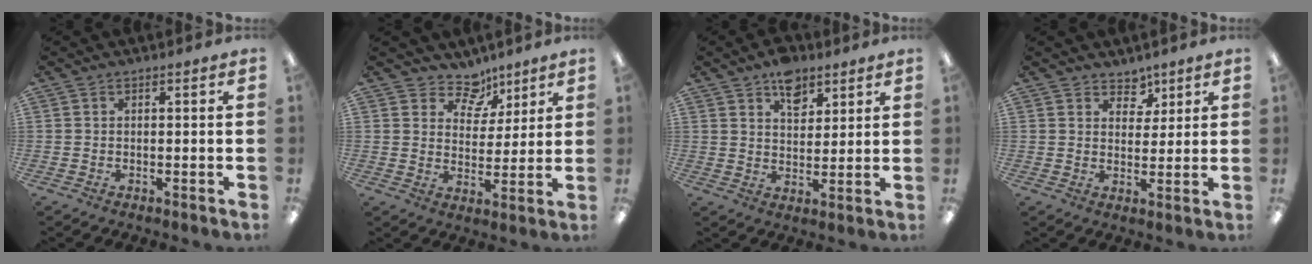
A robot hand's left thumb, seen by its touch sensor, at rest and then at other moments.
{"total": 8.6, "force": [6.4, 5.3, 1.9], "torque": [-0.030, -0.045, 0.118]}
{"total": 7.7, "force": [5.1, 4.6, 3.5], "torque": [-0.036, -0.023, 0.088]}
{"total": 4.8, "force": [3.6, 3.1, 0.7], "torque": [-0.005, -0.020, 0.063]}